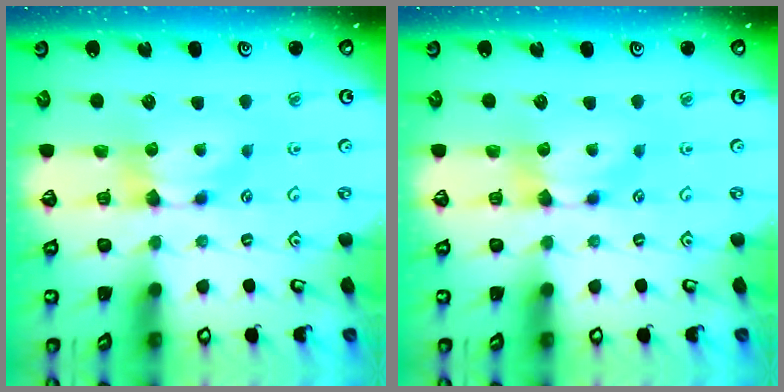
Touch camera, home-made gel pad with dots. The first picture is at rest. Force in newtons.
{"total": 0.0}